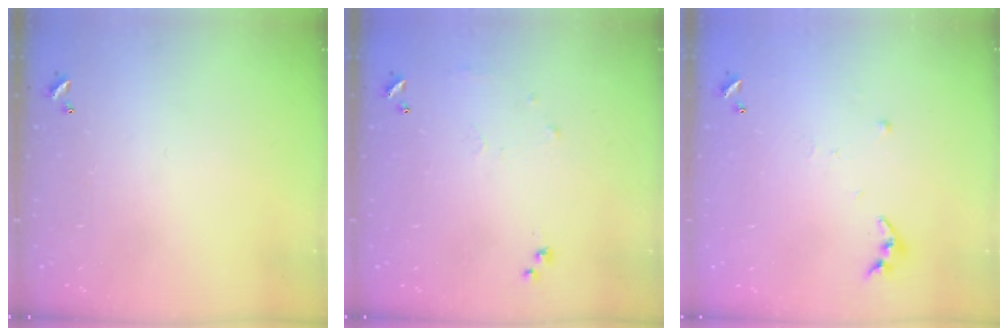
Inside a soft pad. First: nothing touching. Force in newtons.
{"total": 6.0, "press": 5.9, "slide": 1.0}
{"total": 3.8, "press": 3.8, "slide": 0.3}